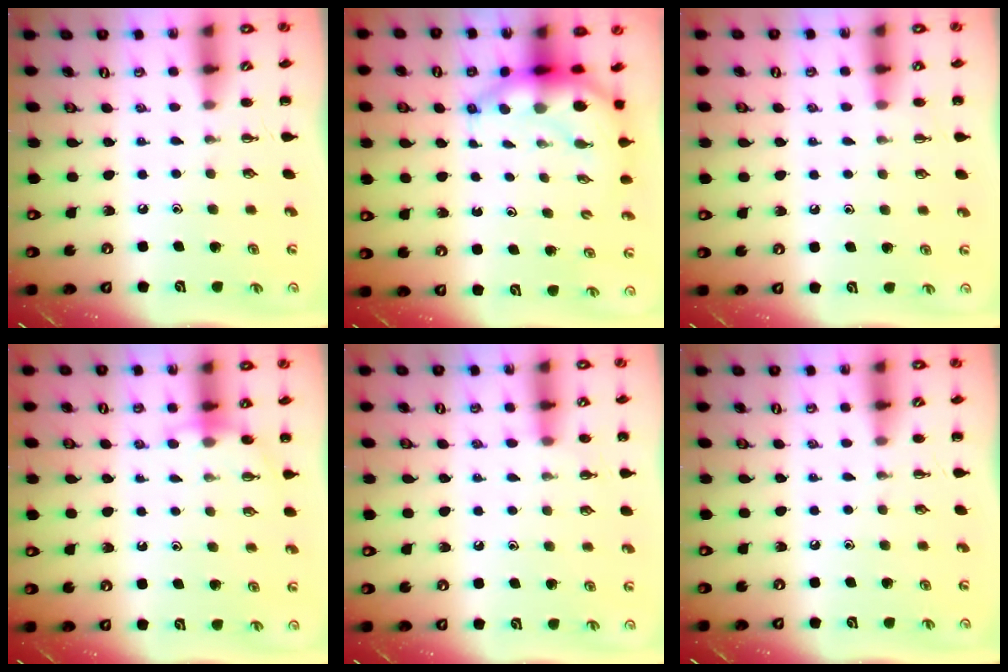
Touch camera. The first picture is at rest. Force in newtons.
{"total": 6.9, "press": 6.8, "slide": 1.2}
{"total": 3.9, "press": 3.7, "slide": 1.2}
{"total": 5.9, "press": 5.7, "slide": 1.5}
{"total": 6.8, "press": 6.5, "slide": 1.7}
{"total": 0.0}